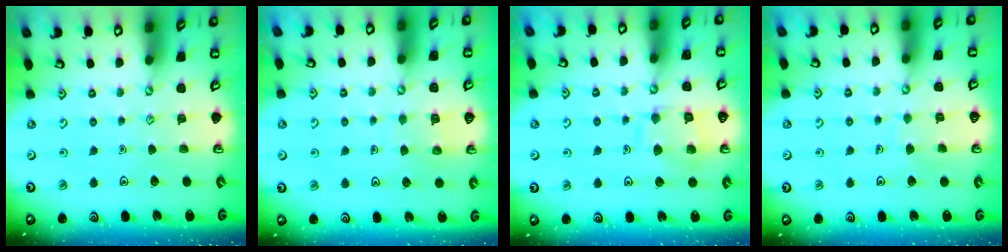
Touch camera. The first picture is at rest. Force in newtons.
{"total": 6.3, "press": 6.3, "slide": 0.4}
{"total": 10.7, "press": 10.7, "slide": 0.9}
{"total": 3.9, "press": 3.9, "slide": 0.3}